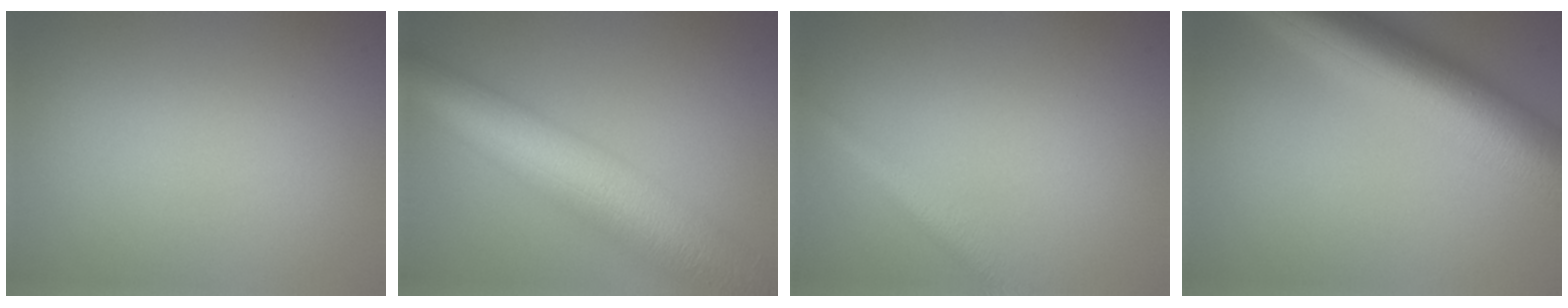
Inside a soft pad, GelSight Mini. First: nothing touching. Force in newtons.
{"total": 12.8, "press": 12.8, "slide": 0.2}
{"total": 2.7, "press": 2.7, "slide": 0.1}
{"total": 11.1, "press": 11.1, "slide": 0.3}